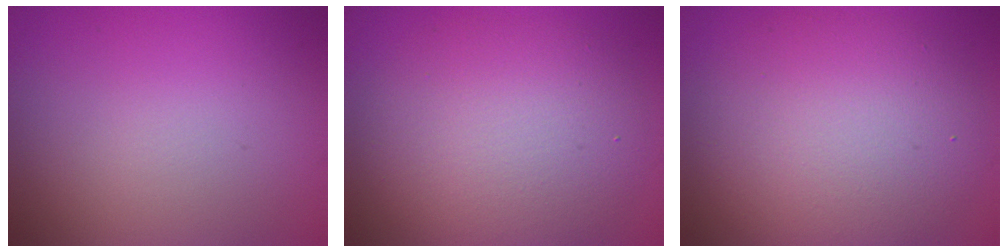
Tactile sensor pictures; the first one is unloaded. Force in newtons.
{"total": 7.6, "press": 7.5, "slide": 0.5}
{"total": 8.6, "press": 8.5, "slide": 0.6}